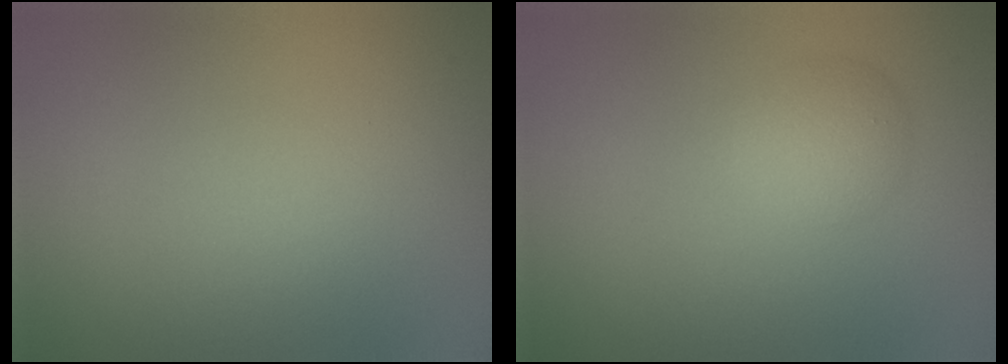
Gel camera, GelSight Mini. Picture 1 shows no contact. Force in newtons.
{"total": 2.4, "press": 2.4, "slide": 0.1}